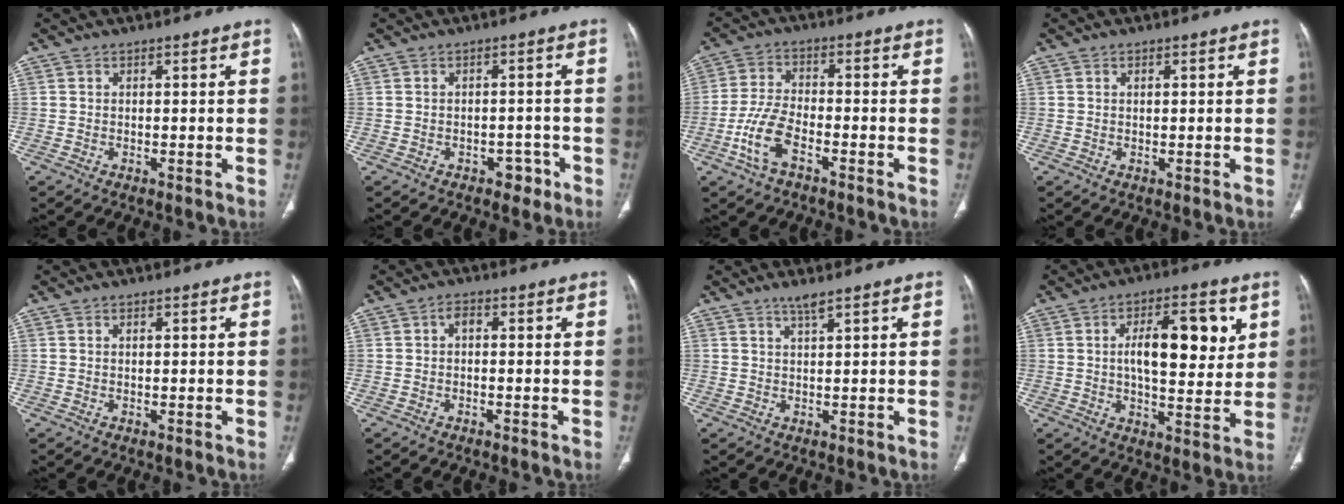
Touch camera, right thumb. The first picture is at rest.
{"total": 3.1, "force": [-1.9, 2.1, 1.3], "torque": [0.000, 0.016, -0.022]}
{"total": 7.7, "force": [-3.7, 3.4, 5.8], "torque": [-0.128, 0.021, -0.073]}
{"total": 0.9, "force": [0.4, 0.4, 0.6], "torque": [-0.010, -0.001, 0.007]}
{"total": 0.6, "force": [0.3, 0.3, 0.5], "torque": [-0.007, 0.000, 0.005]}
{"total": 1.6, "force": [0.0, 1.0, 1.3], "torque": [-0.017, 0.004, -0.008]}
{"total": 2.1, "force": [1.6, -0.1, 1.4], "torque": [-0.031, -0.008, 0.033]}
{"total": 14.4, "force": [3.7, 6.2, 12.4], "torque": [-0.157, -0.009, 0.057]}